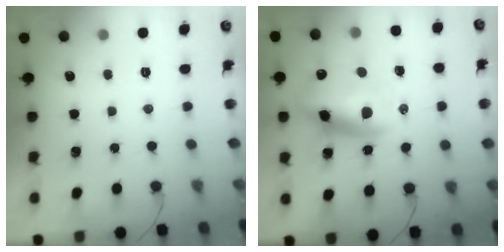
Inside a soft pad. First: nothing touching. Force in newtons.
{"total": 14.2, "press": 13.7, "slide": 3.7}